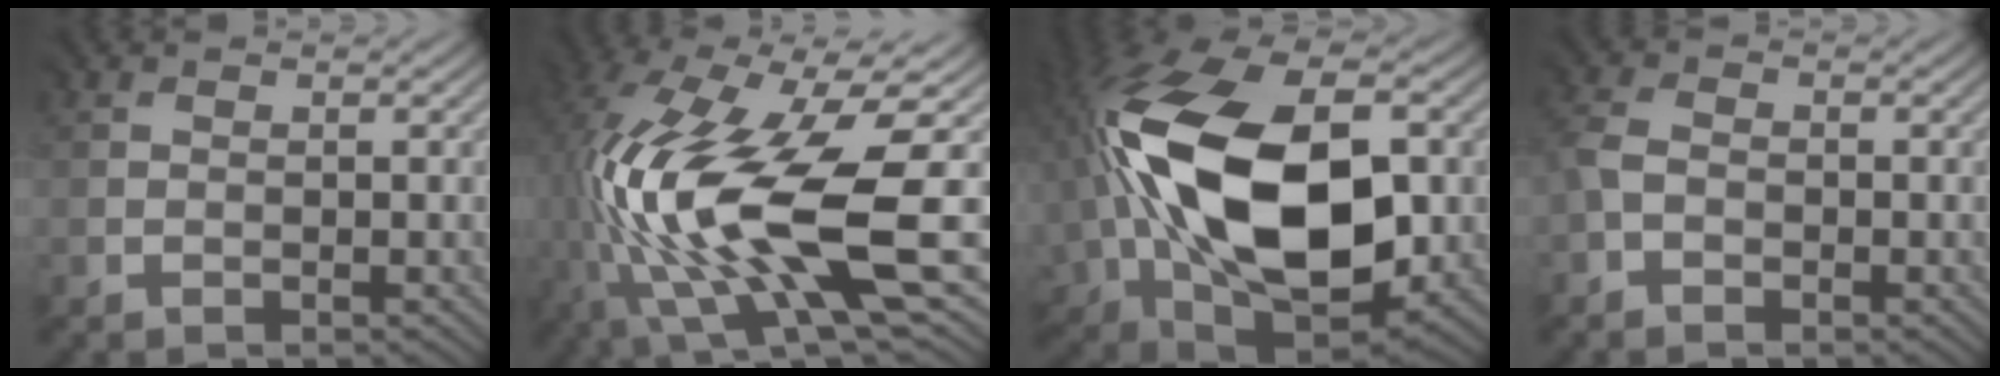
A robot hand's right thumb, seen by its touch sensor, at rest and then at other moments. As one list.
[{"total": 18.9, "force": [-2.8, 6.4, 17.5], "torque": [-0.351, -0.017, -0.043]}, {"total": 19.8, "force": [0.0, 12.6, 15.2], "torque": [-0.345, -0.020, 0.010]}, {"total": 2.9, "force": [-1.1, 2.1, 1.7], "torque": [-0.051, 0.002, -0.028]}]